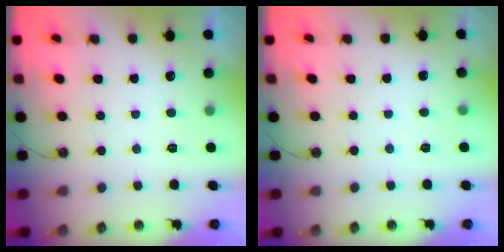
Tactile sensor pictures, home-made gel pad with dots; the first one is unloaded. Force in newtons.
{"total": 3.0, "press": 3.0, "slide": 0.5}